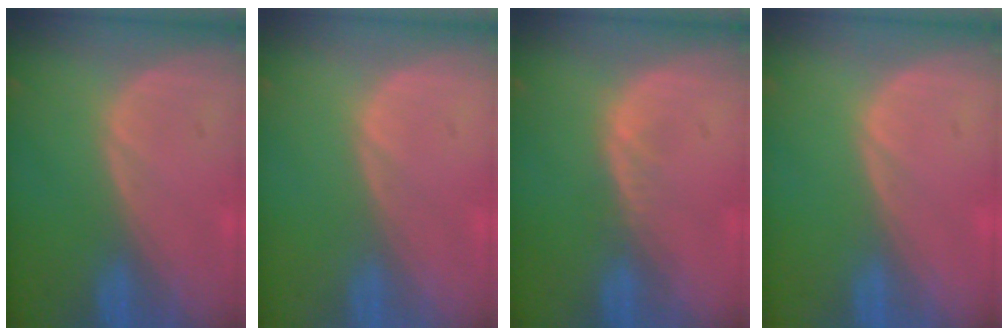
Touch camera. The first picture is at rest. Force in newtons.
{"total": 0.0}
{"total": 1.1, "press": 1.1, "slide": 0.3}
{"total": 0.0}